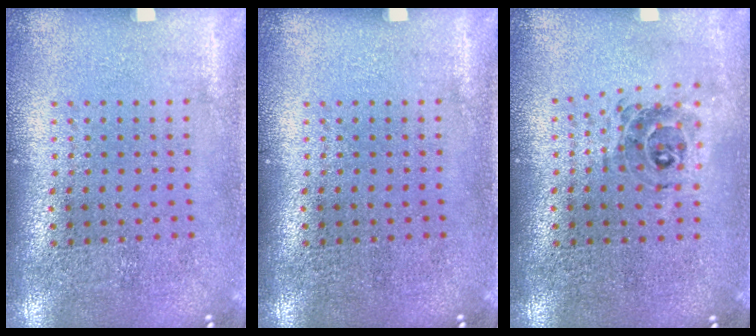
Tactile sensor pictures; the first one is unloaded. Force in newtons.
{"total": 0.0}
{"total": 0.8, "press": 0.8, "slide": 0.1}